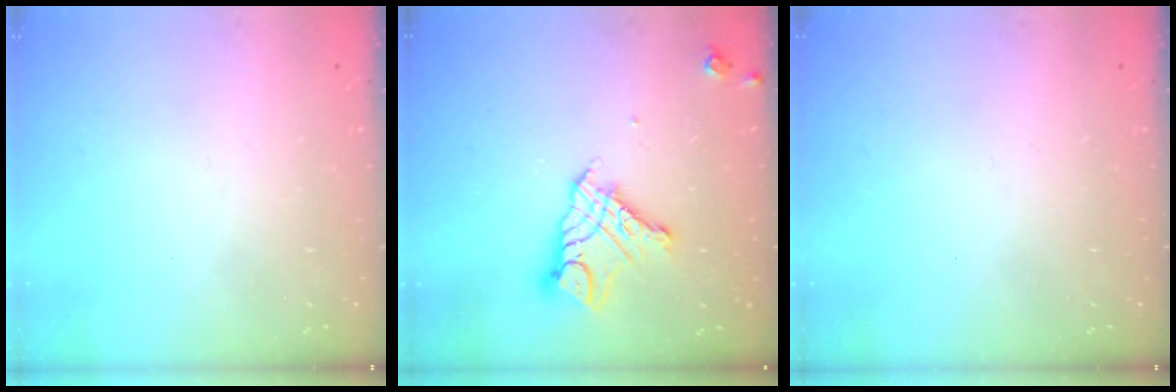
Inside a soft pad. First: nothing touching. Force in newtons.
{"total": 11.9, "press": 11.8, "slide": 1.0}
{"total": 0.0}